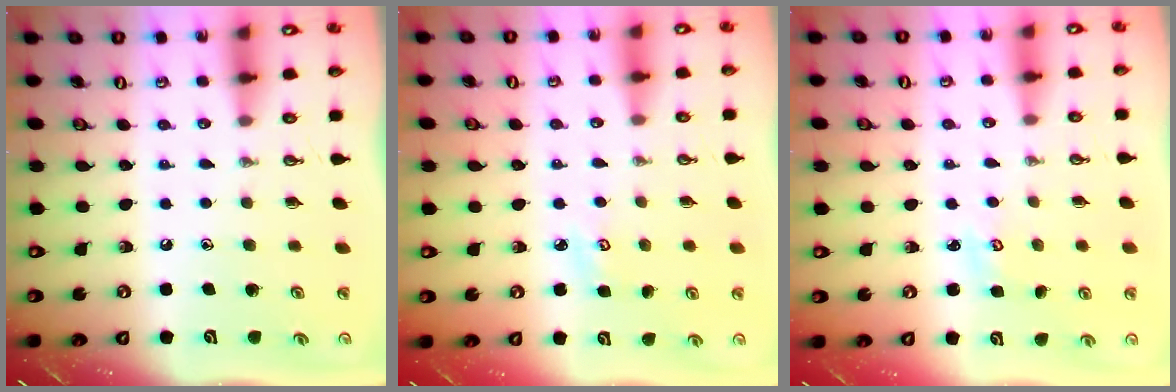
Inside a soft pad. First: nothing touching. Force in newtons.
{"total": 3.2, "press": 3.2, "slide": 0.4}
{"total": 2.5, "press": 2.5, "slide": 0.2}